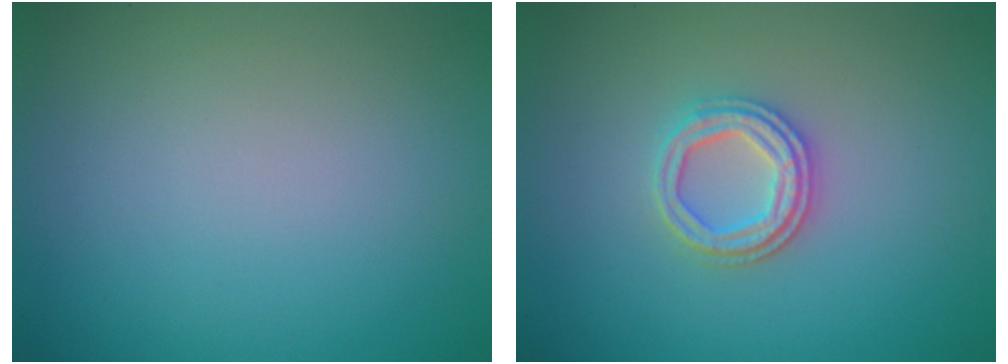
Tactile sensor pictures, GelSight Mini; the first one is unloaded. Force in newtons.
{"total": 3.1, "press": 2.8, "slide": 1.2}